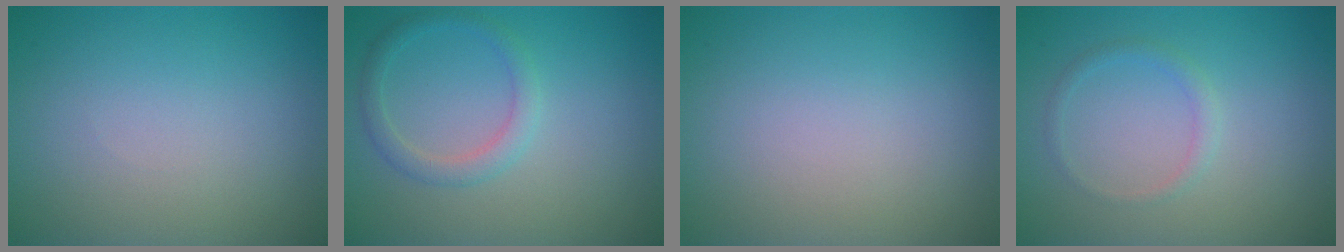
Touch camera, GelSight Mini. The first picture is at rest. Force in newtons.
{"total": 2.0, "press": 2.0, "slide": 0.1}
{"total": 0.0}
{"total": 1.2, "press": 1.2, "slide": 0.0}